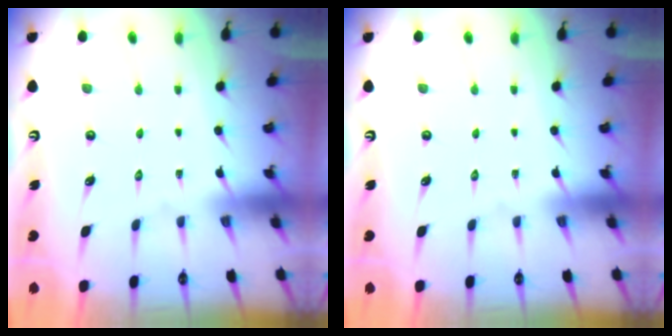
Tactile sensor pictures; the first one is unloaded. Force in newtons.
{"total": 0.0}